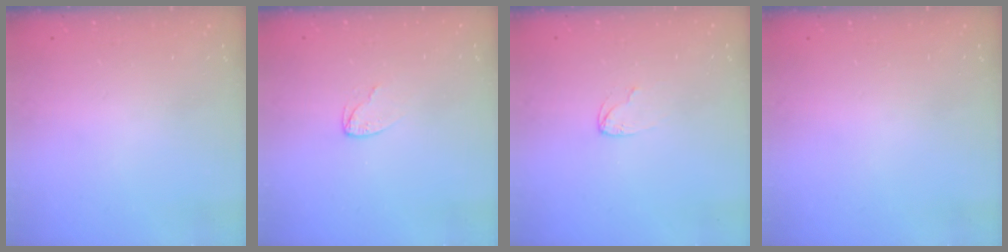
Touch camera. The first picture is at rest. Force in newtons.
{"total": 3.0, "press": 3.0, "slide": 0.3}
{"total": 3.8, "press": 3.7, "slide": 0.4}
{"total": 0.0}